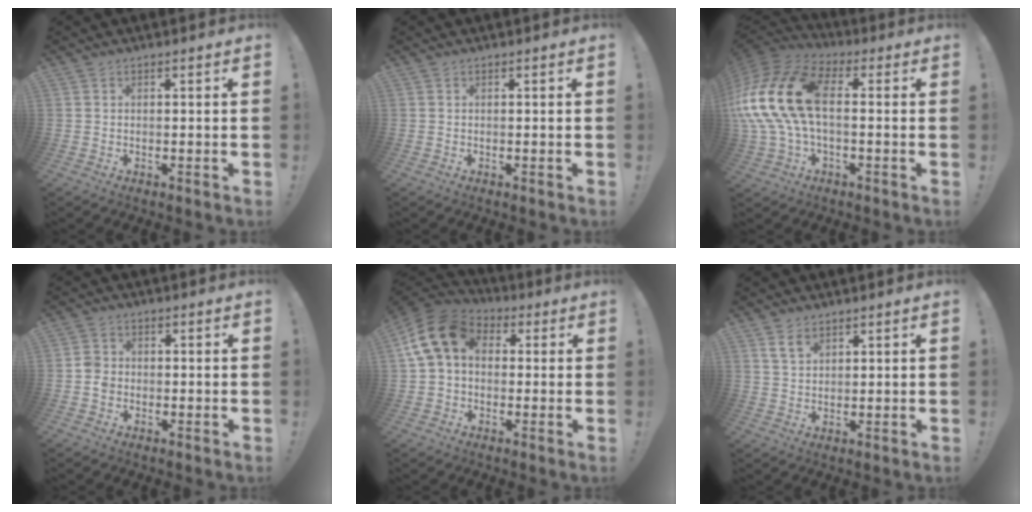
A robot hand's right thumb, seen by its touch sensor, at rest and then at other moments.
{"total": 0.0}
{"total": 20.4, "force": [1.1, 12.2, 16.3], "torque": [-0.325, 0.019, 0.029]}
{"total": 3.6, "force": [-1.2, 3.0, 1.5], "torque": [-0.018, 0.011, -0.021]}
{"total": 14.7, "force": [3.5, 10.5, 9.8], "torque": [-0.180, 0.004, 0.065]}
{"total": 4.4, "force": [2.7, 2.6, 2.3], "torque": [-0.038, -0.008, 0.052]}